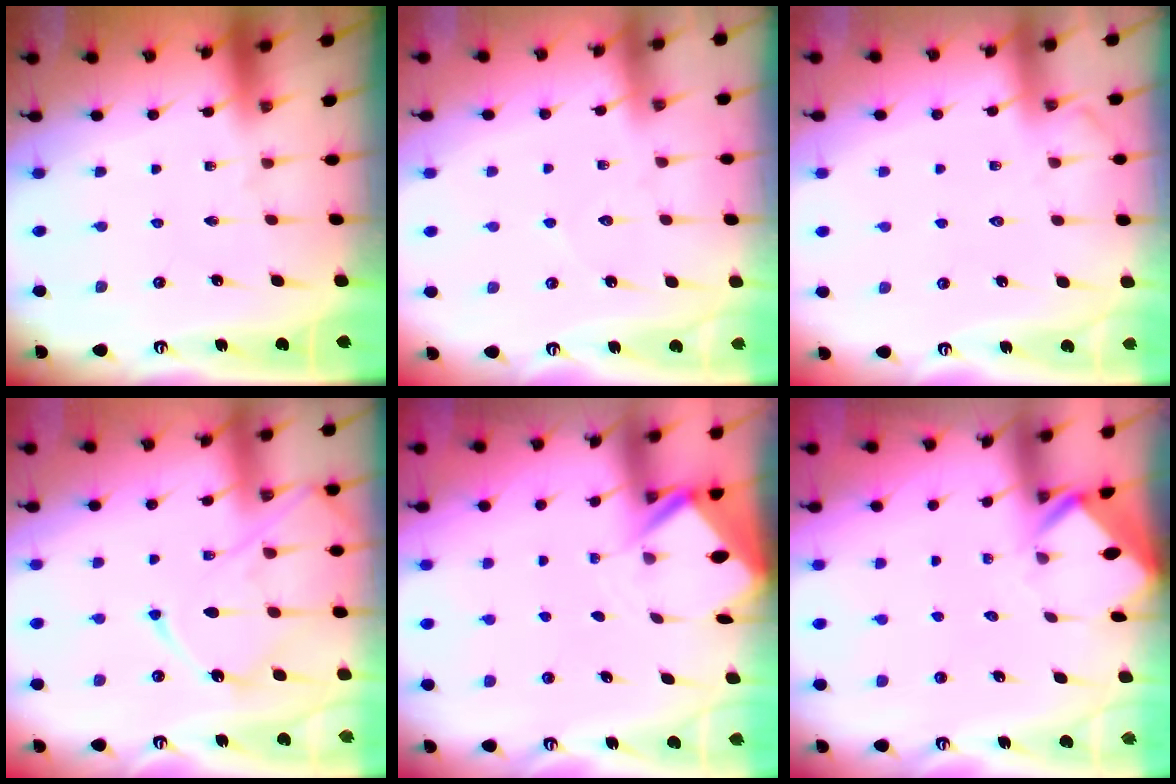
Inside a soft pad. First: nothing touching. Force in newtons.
{"total": 3.9, "press": 3.8, "slide": 0.4}
{"total": 4.0, "press": 4.0, "slide": 0.6}
{"total": 13.8, "press": 13.7, "slide": 1.1}
{"total": 3.0, "press": 2.9, "slide": 0.3}
{"total": 2.6, "press": 2.6, "slide": 0.1}